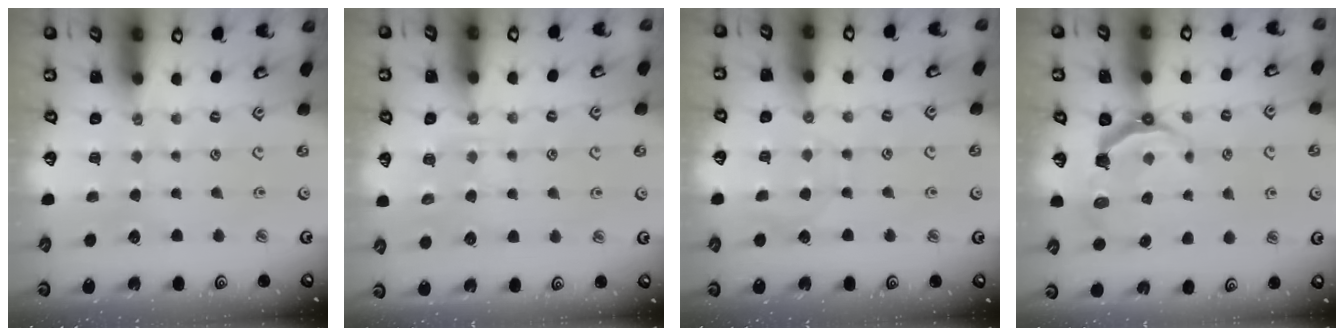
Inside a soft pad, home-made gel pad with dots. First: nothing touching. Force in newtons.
{"total": 8.3, "press": 8.3, "slide": 0.8}
{"total": 3.9, "press": 3.9, "slide": 0.5}
{"total": 5.3, "press": 3.5, "slide": 4.0}